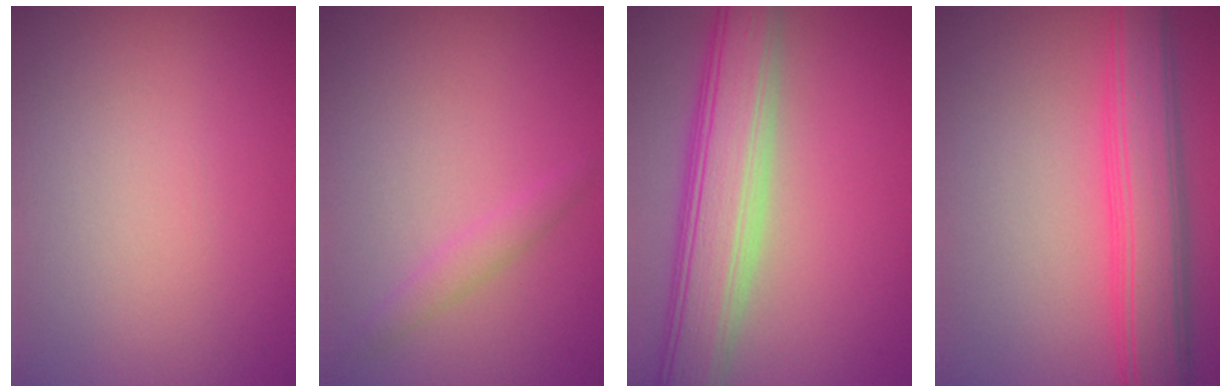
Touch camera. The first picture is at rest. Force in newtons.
{"total": 1.3, "press": 1.3, "slide": 0.1}
{"total": 7.8, "press": 7.8, "slide": 0.6}
{"total": 6.5, "press": 6.5, "slide": 0.1}